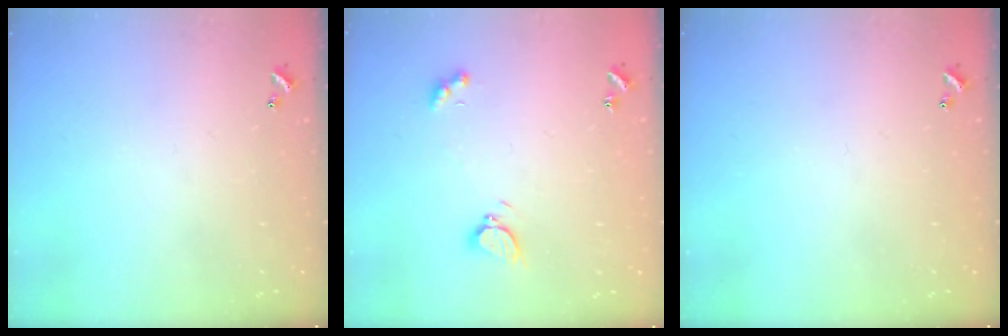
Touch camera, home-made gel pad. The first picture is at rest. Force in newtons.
{"total": 3.6, "press": 3.5, "slide": 0.7}
{"total": 0.0}